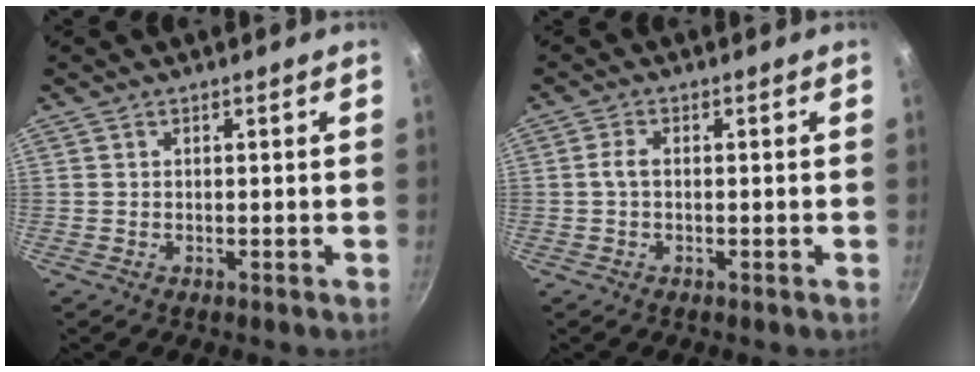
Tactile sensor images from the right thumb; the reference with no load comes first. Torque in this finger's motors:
{"motor_torque": [1.13, 1.92, 0.90, -0.48, 0.11]}